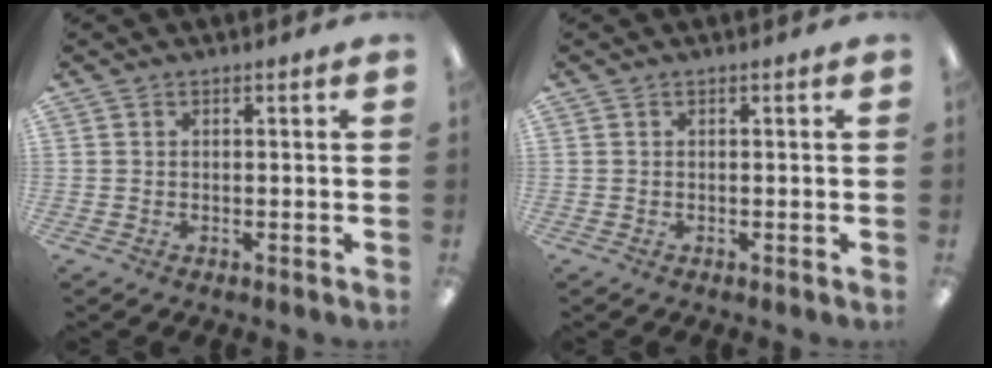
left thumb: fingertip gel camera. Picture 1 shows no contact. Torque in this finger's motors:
{"motor_torque": [0.00, 0.00, 0.00, 0.00, 0.00]}